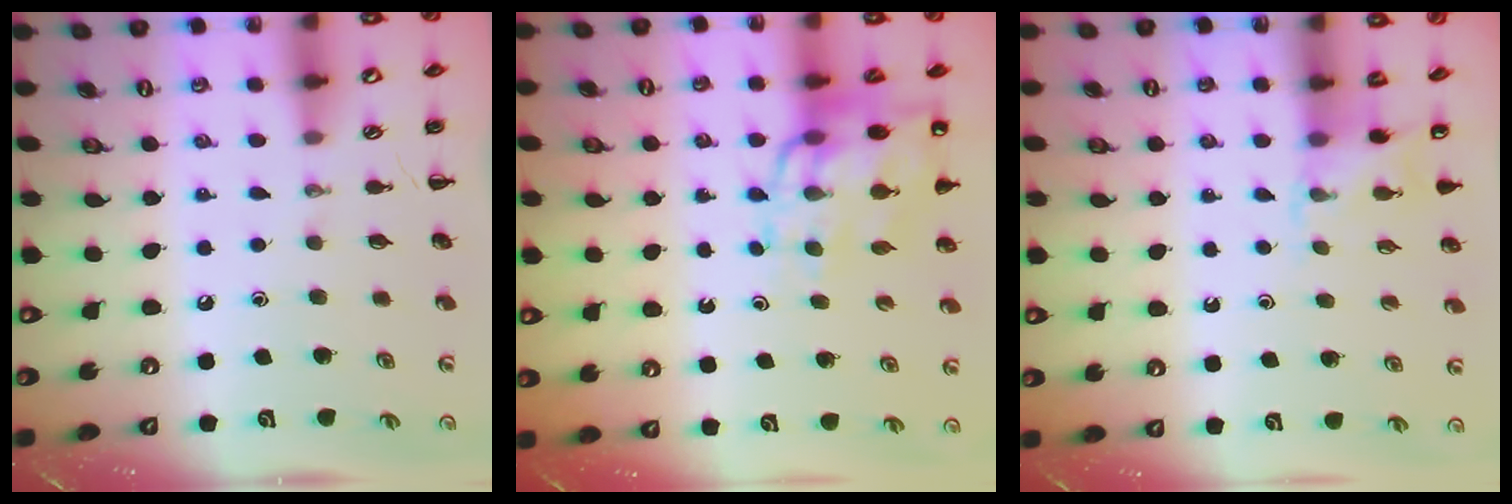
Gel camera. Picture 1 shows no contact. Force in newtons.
{"total": 16.4, "press": 15.9, "slide": 3.9}
{"total": 4.4, "press": 4.2, "slide": 1.2}